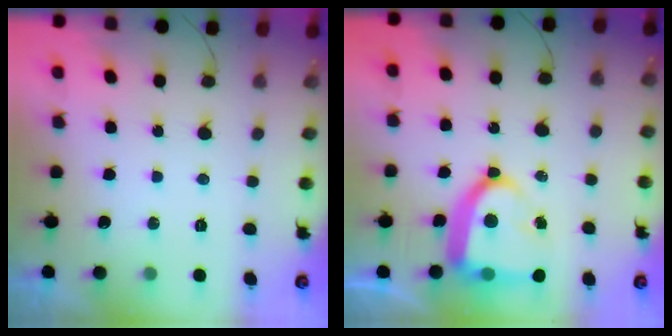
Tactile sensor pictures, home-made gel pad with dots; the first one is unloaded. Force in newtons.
{"total": 14.6, "press": 14.6, "slide": 1.1}